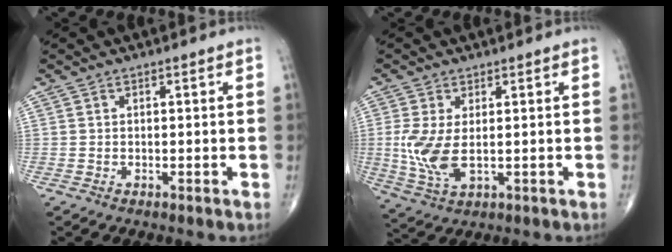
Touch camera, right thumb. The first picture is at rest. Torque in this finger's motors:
{"motor_torque": [0.99, 1.91, 0.77, -0.48, 0.12]}